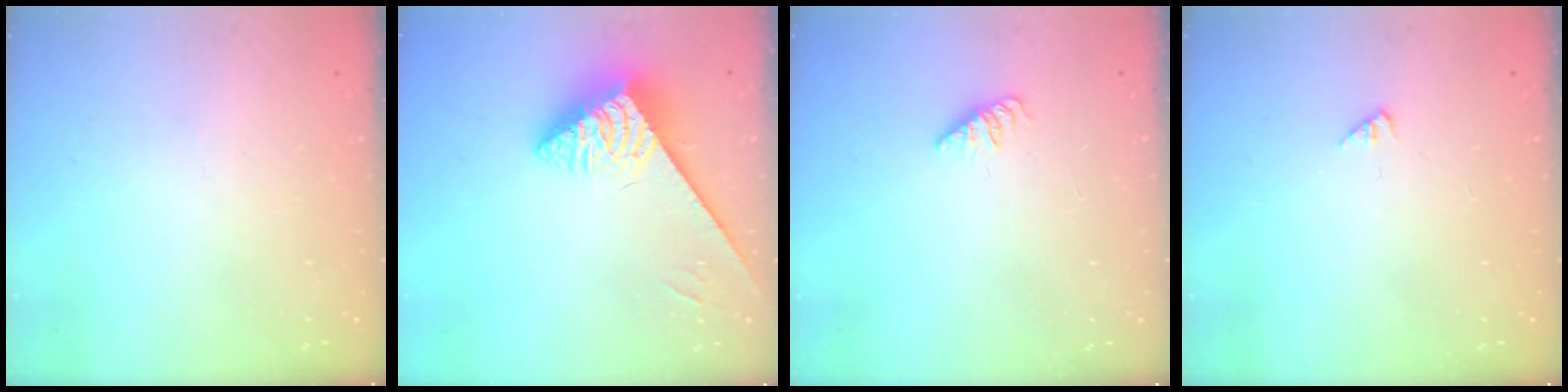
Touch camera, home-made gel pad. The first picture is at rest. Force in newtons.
{"total": 3.8, "press": 3.7, "slide": 0.6}
{"total": 1.1, "press": 1.1, "slide": 0.3}
{"total": 1.7, "press": 1.7, "slide": 0.3}